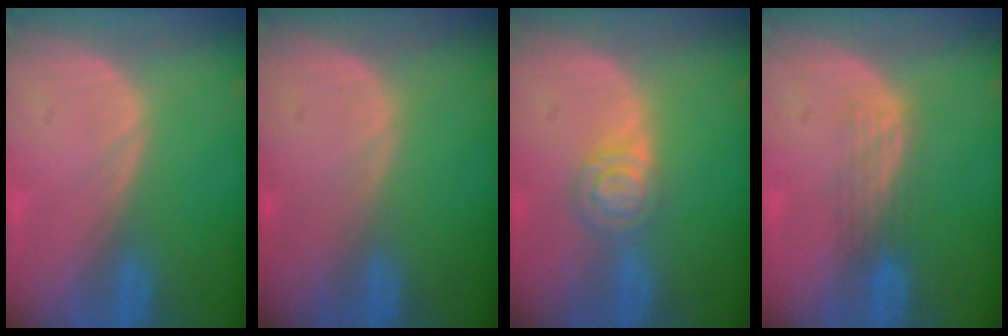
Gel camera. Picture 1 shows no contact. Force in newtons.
{"total": 0.0}
{"total": 4.7, "press": 4.2, "slide": 2.1}
{"total": 2.9, "press": 2.7, "slide": 1.2}